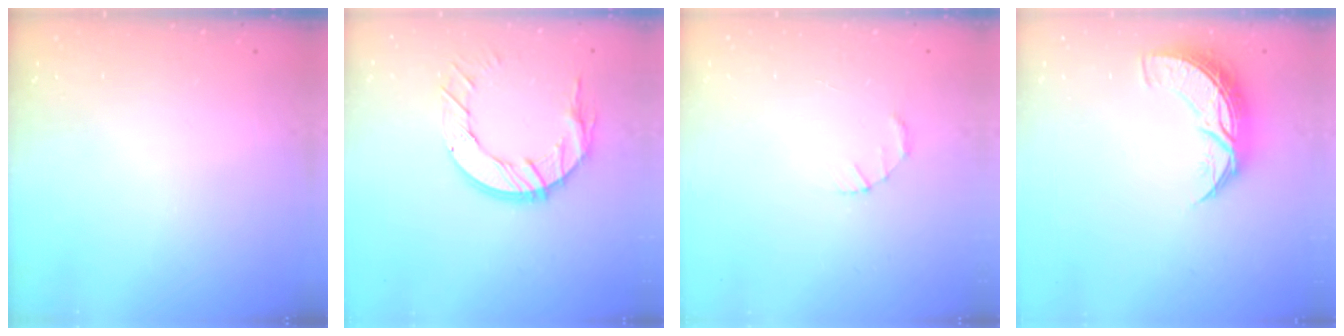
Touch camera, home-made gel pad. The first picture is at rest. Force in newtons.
{"total": 12.3, "press": 12.3, "slide": 1.2}
{"total": 1.5, "press": 1.5, "slide": 0.3}
{"total": 9.0, "press": 9.0, "slide": 0.6}